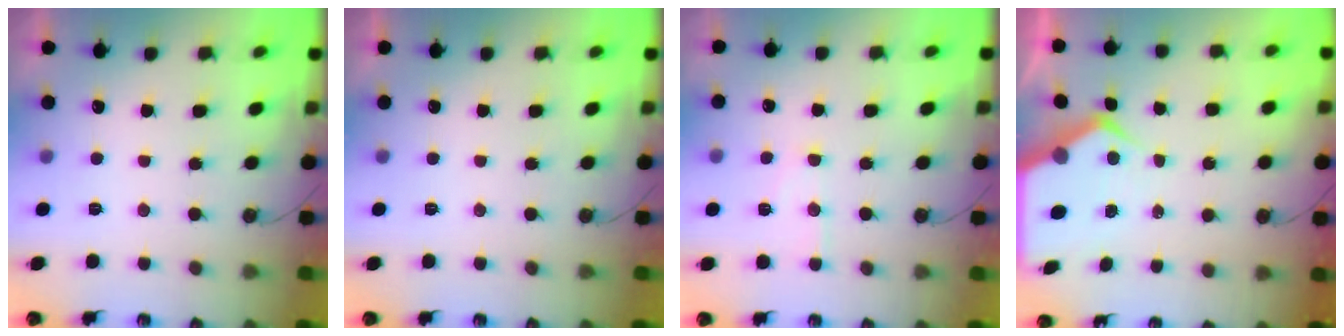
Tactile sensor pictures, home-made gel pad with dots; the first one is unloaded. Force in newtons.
{"total": 0.0}
{"total": 6.9, "press": 6.9, "slide": 0.5}
{"total": 7.9, "press": 7.8, "slide": 1.2}